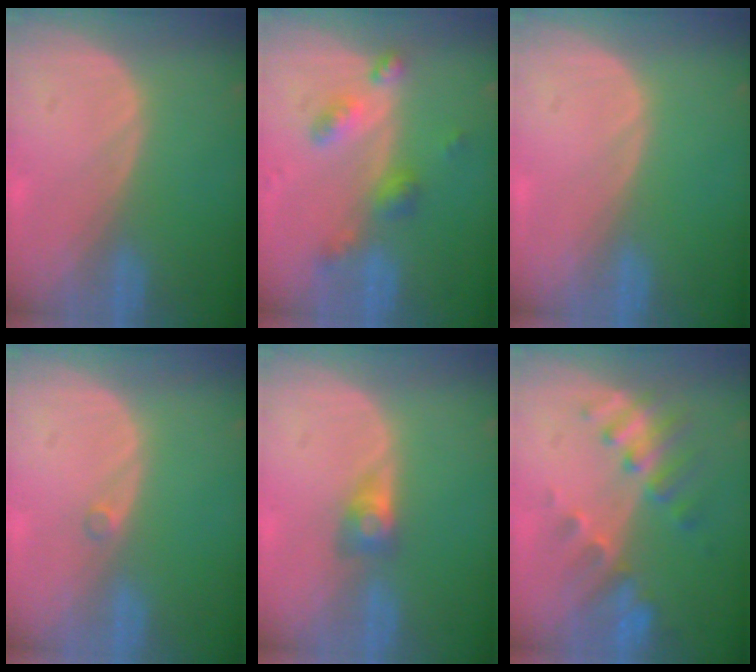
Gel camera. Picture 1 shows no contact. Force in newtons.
{"total": 5.9, "press": 5.2, "slide": 2.8}
{"total": 0.0}
{"total": 0.6, "press": 0.6, "slide": 0.1}
{"total": 2.9, "press": 2.4, "slide": 1.5}
{"total": 7.9, "press": 7.0, "slide": 3.7}